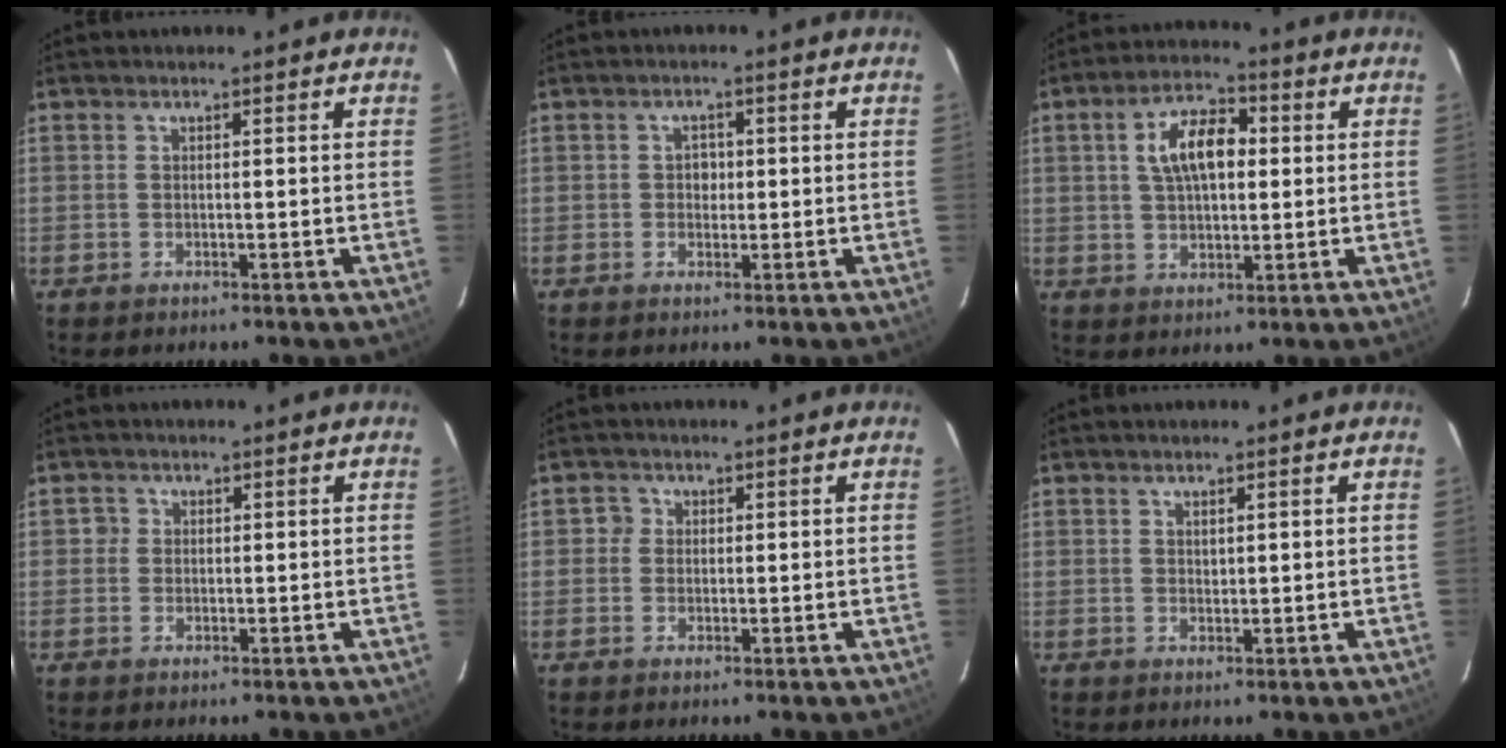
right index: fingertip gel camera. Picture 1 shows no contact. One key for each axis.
{"total": 2.0, "fx": -0.1, "fy": 1.8, "fz": 0.7, "tx": -0.008, "ty": 0.006, "tz": -0.003}
{"total": 9.5, "fx": 1.9, "fy": 5.1, "fz": 7.8, "tx": -0.140, "ty": 0.022, "tz": 0.033}
{"total": 1.6, "fx": -0.1, "fy": 1.6, "fz": 0.1, "tx": 0.000, "ty": 0.003, "tz": -0.005}
{"total": 2.0, "fx": 0.0, "fy": 2.0, "fz": 0.1, "tx": 0.003, "ty": 0.008, "tz": -0.004}
{"total": 1.0, "fx": 0.7, "fy": 0.6, "fz": 0.3, "tx": -0.003, "ty": 0.002, "tz": 0.014}